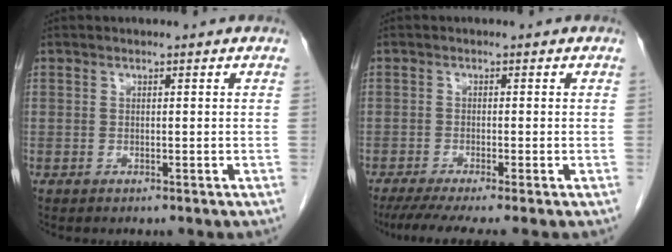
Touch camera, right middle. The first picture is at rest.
{"total": 6.8, "force": [-5.3, -0.4, 4.1], "torque": [-0.059, -0.017, -0.088]}